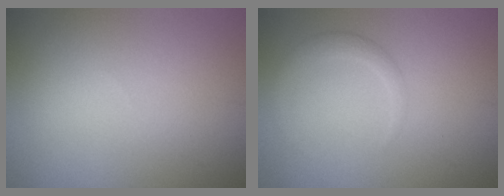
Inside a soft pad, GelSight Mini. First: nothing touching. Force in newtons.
{"total": 1.8, "press": 1.8, "slide": 0.1}